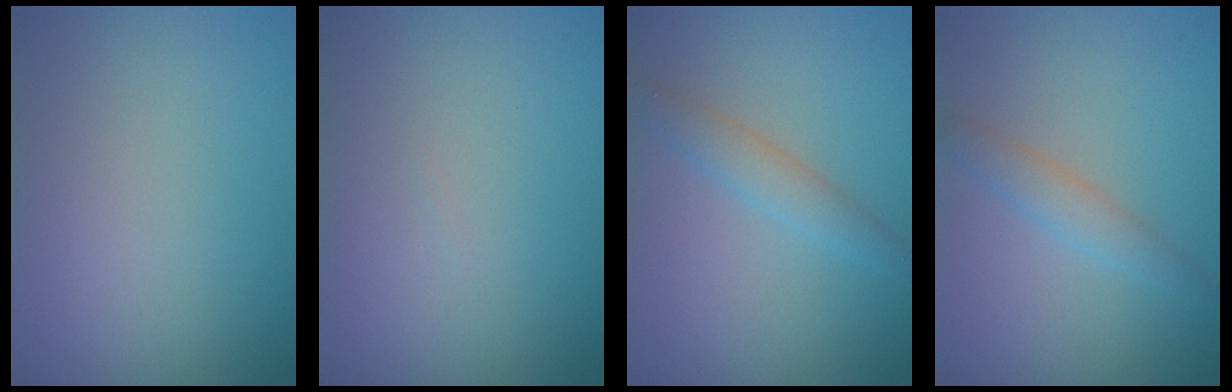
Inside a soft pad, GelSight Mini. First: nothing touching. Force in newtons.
{"total": 0.0}
{"total": 2.1, "press": 2.1, "slide": 0.0}
{"total": 1.9, "press": 1.9, "slide": 0.2}